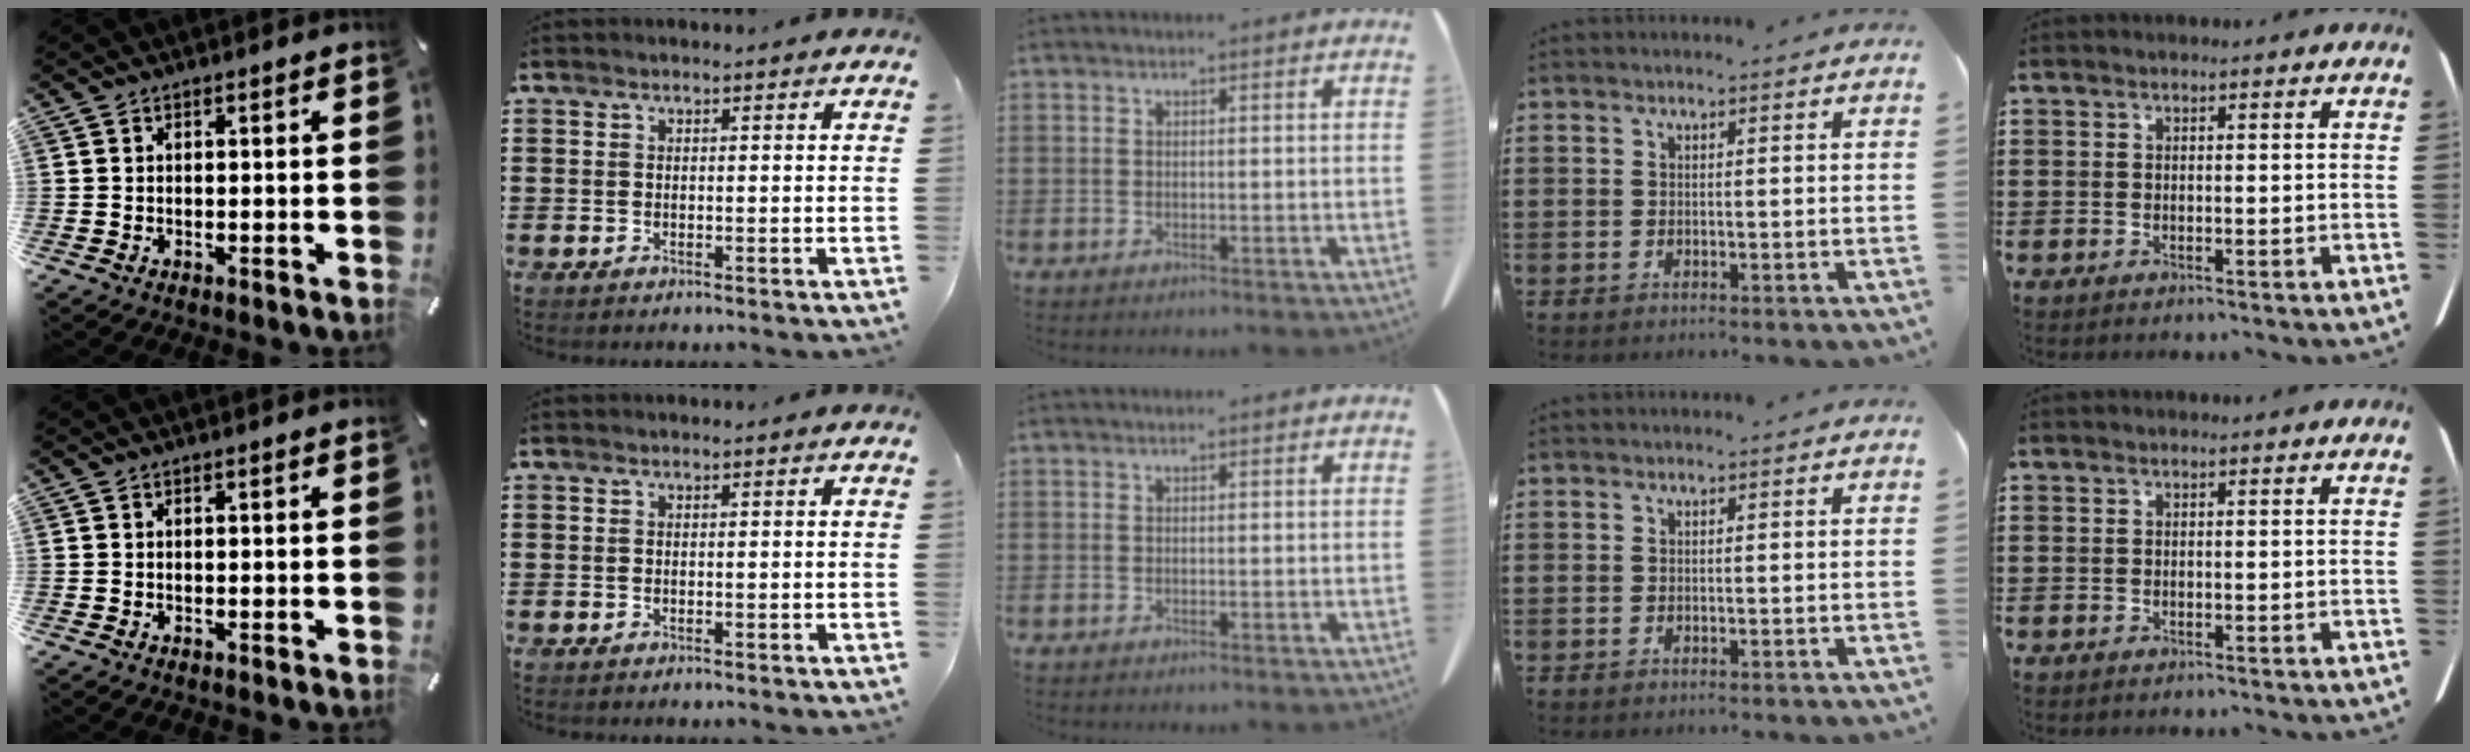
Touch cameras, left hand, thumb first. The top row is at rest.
{}